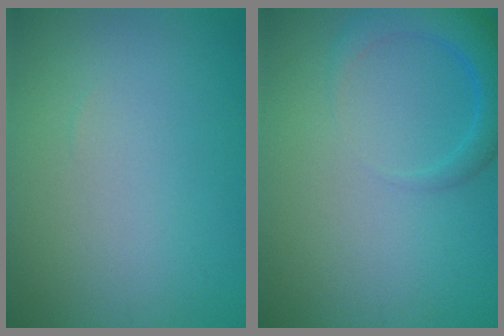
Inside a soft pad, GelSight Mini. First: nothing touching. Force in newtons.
{"total": 3.6, "press": 3.6, "slide": 0.4}